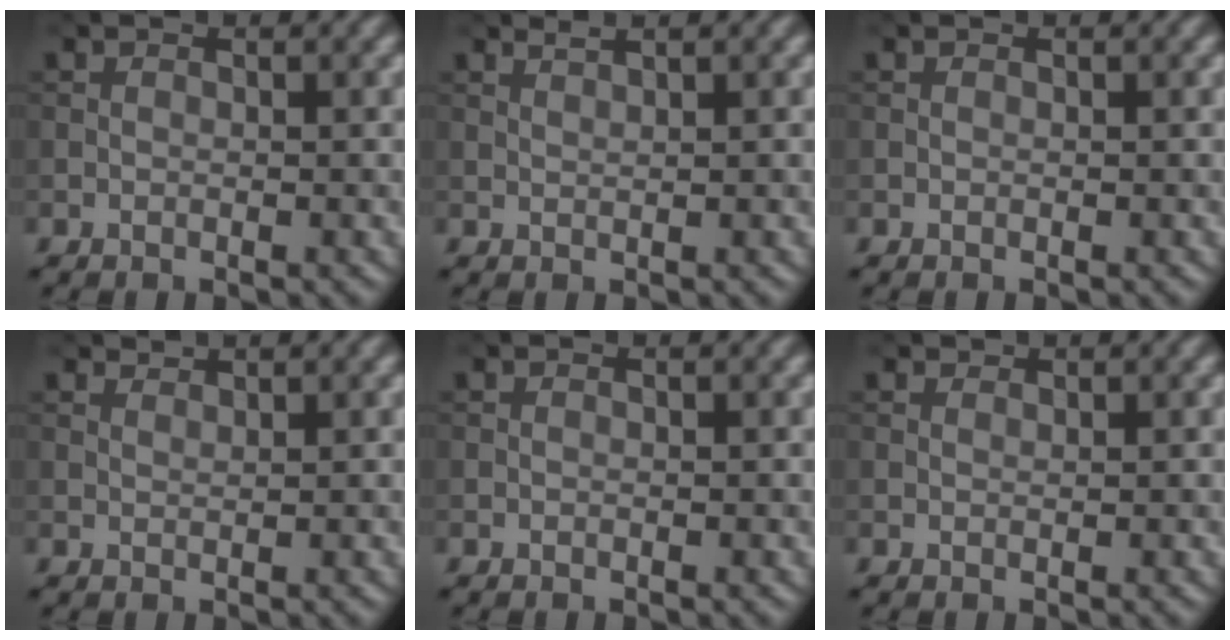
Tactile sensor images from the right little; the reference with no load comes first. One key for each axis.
{"total": 1.0, "fx": 0.8, "fy": 0.1, "fz": 0.4, "tx": -0.006, "ty": -0.001, "tz": 0.014}
{"total": 0.0}
{"total": 1.1, "fx": 1.1, "fy": 0.0, "fz": 0.2, "tx": -0.002, "ty": -0.001, "tz": 0.020}
{"total": 0.0}
{"total": 0.7, "fx": 0.6, "fy": 0.2, "fz": 0.1, "tx": -0.001, "ty": -0.002, "tz": 0.012}